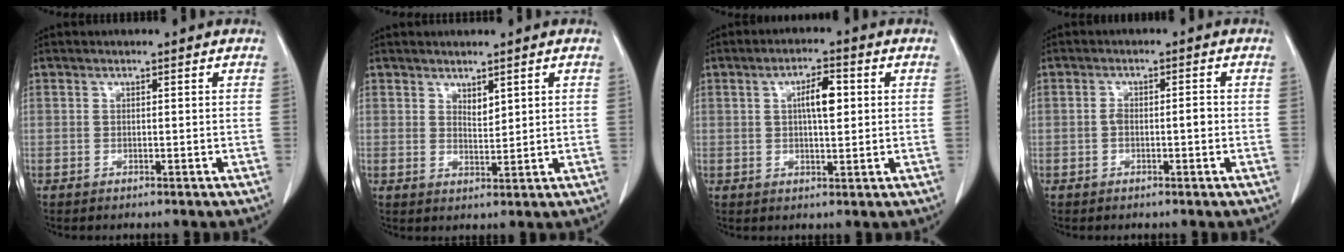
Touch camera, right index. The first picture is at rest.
{"total": 2.1, "force": [1.4, 0.8, 1.3], "torque": [-0.023, -0.007, 0.032]}
{"total": 5.0, "force": [1.0, 1.4, 4.7], "torque": [-0.081, 0.007, 0.017]}
{"total": 2.4, "force": [-0.5, 0.7, 2.2], "torque": [-0.039, 0.007, -0.007]}